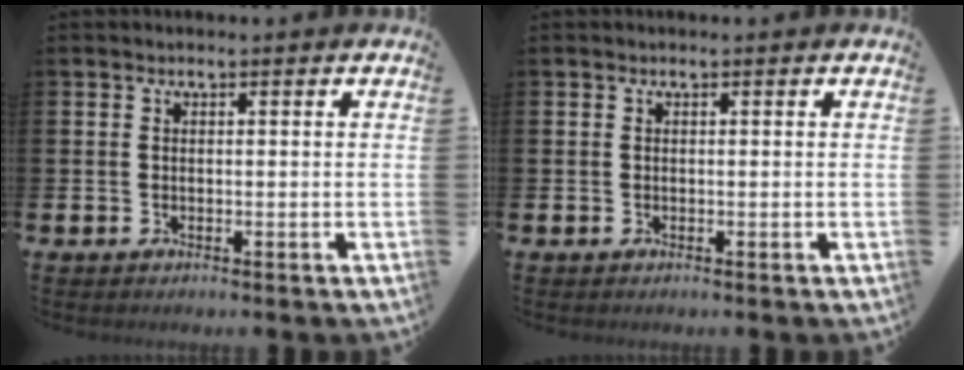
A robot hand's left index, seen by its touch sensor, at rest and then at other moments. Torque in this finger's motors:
{"motor_torque": [0.00, 0.00, 0.00, 0.00]}